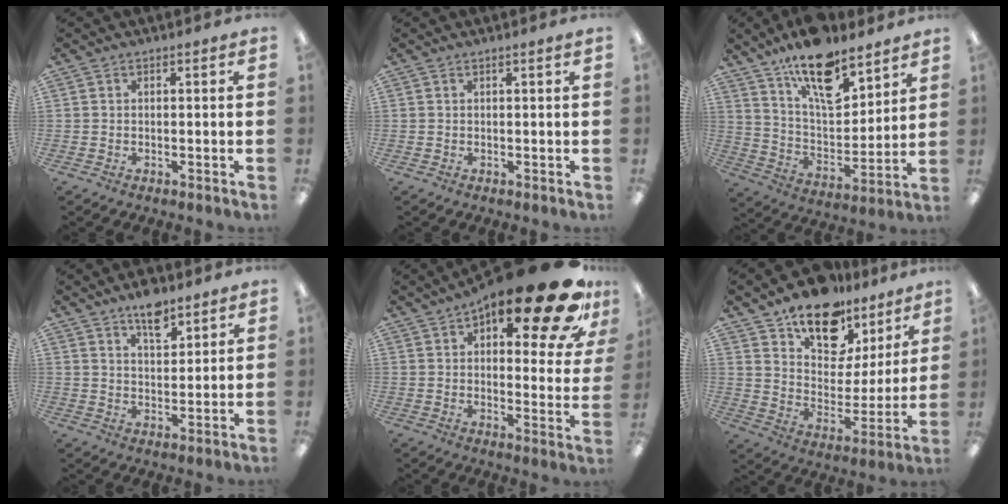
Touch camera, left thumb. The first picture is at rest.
{"total": 0.0}
{"total": 16.9, "force": [12.5, 6.9, 9.2], "torque": [-0.157, -0.073, 0.216]}
{"total": 7.1, "force": [5.3, 3.1, 3.5], "torque": [-0.052, -0.028, 0.092]}
{"total": 22.0, "force": [13.2, 7.1, 16.1], "torque": [-0.213, -0.084, 0.204]}
{"total": 15.2, "force": [11.3, 8.6, 5.3], "torque": [-0.093, -0.081, 0.209]}